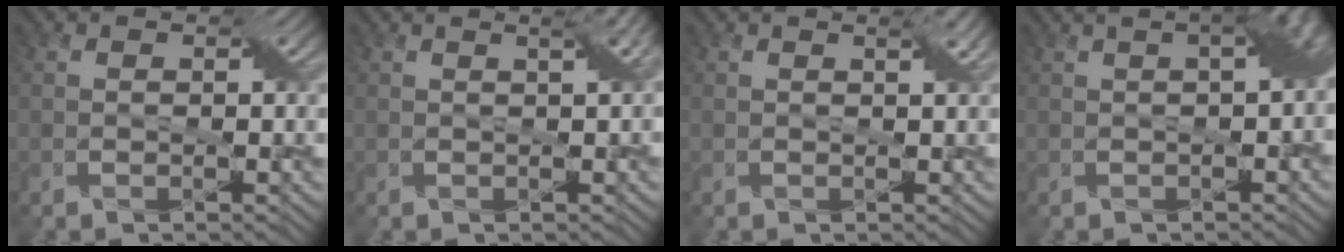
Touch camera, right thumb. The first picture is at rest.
{"total": 2.4, "force": [1.1, 0.5, 2.1], "torque": [-0.024, 0.009, 0.006]}
{"total": 1.0, "force": [0.6, 0.0, 0.8], "torque": [-0.017, 0.004, 0.009]}
{"total": 6.0, "force": [1.0, 2.1, 5.6], "torque": [-0.054, 0.024, 0.007]}